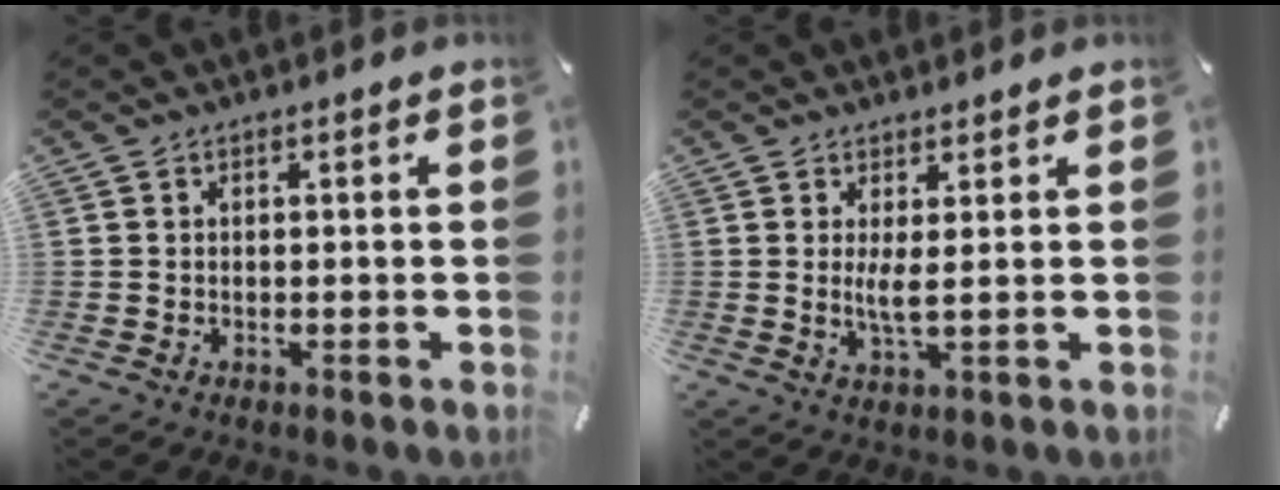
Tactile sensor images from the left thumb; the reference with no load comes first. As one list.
[{"total": 3.9, "force": [0.8, 0.4, 3.8], "torque": [-0.073, -0.014, 0.011]}]